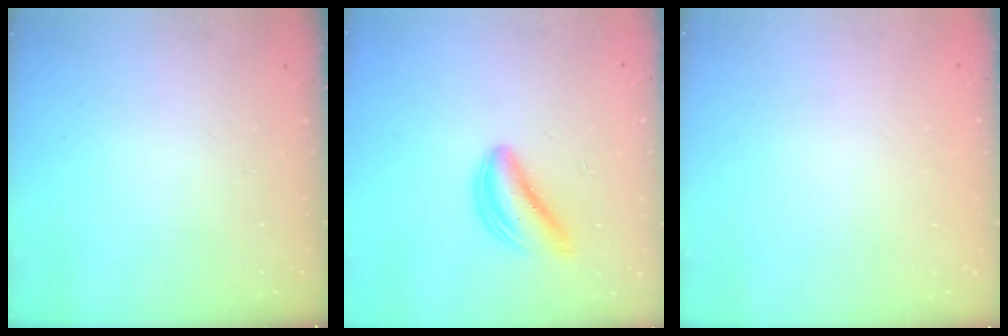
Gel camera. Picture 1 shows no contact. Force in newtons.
{"total": 5.4, "press": 5.3, "slide": 1.1}
{"total": 2.2, "press": 2.2, "slide": 0.1}